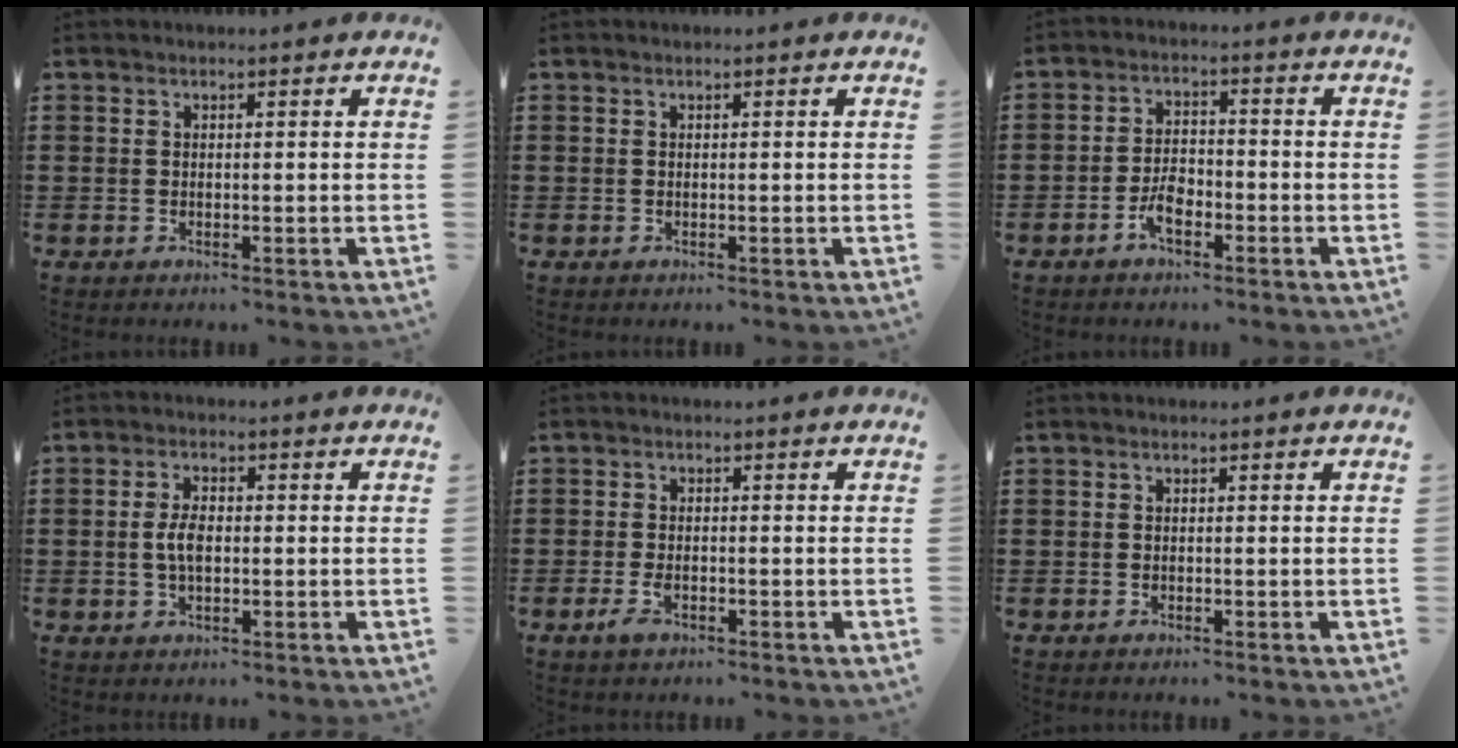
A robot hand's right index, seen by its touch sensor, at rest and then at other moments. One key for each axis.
{"total": 0.0}
{"total": 4.3, "fx": -2.2, "fy": 1.8, "fz": 3.1, "tx": -0.074, "ty": -0.002, "tz": -0.046}
{"total": 3.9, "fx": -0.1, "fy": 1.9, "fz": 3.4, "tx": -0.073, "ty": 0.003, "tz": -0.005}
{"total": 2.5, "fx": -1.1, "fy": 1.0, "fz": 2.0, "tx": -0.053, "ty": -0.011, "tz": -0.023}
{"total": 0.0}